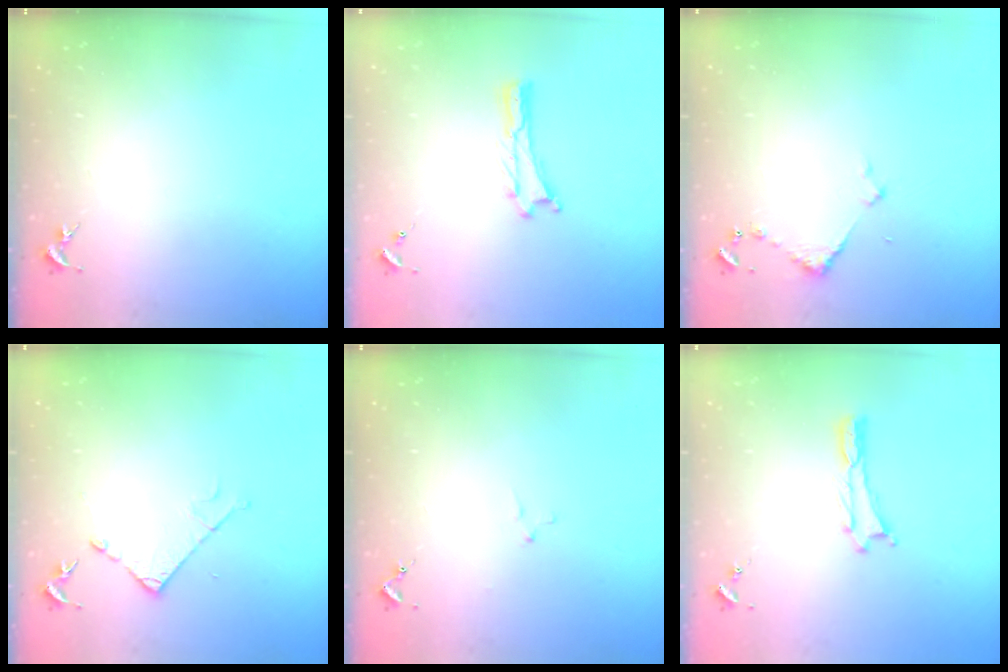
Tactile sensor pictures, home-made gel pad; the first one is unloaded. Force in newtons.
{"total": 0.0}
{"total": 2.9, "press": 2.9, "slide": 0.3}
{"total": 4.2, "press": 4.2, "slide": 0.5}
{"total": 0.8, "press": 0.8, "slide": 0.2}
{"total": 0.0}